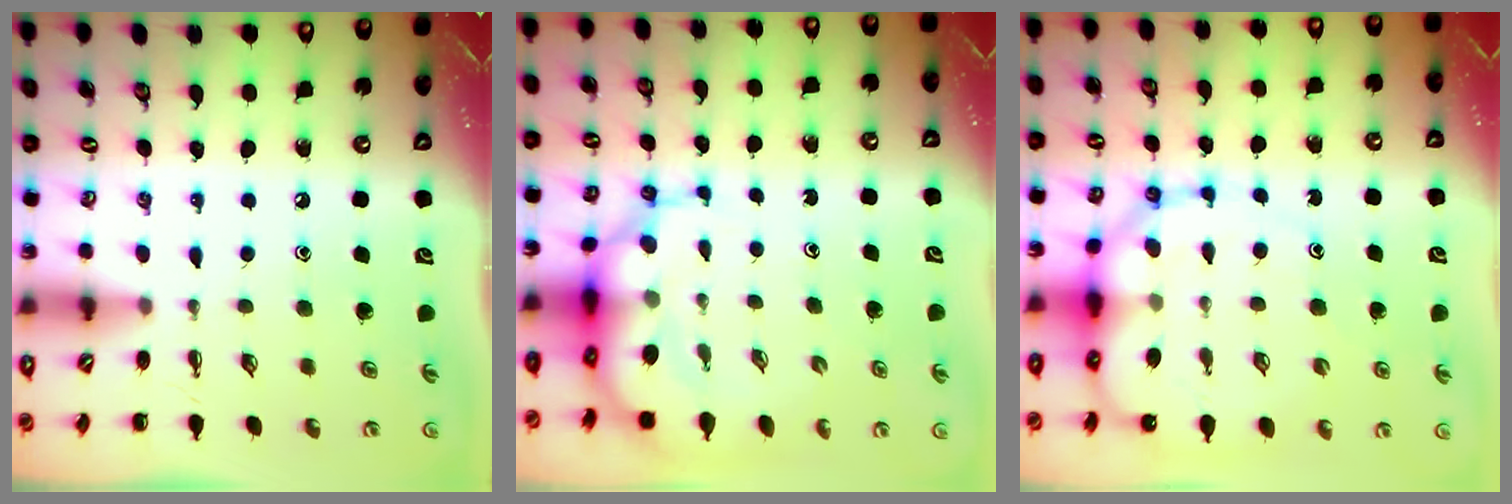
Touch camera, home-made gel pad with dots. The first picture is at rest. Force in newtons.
{"total": 9.3, "press": 8.9, "slide": 2.8}
{"total": 12.8, "press": 12.3, "slide": 3.5}